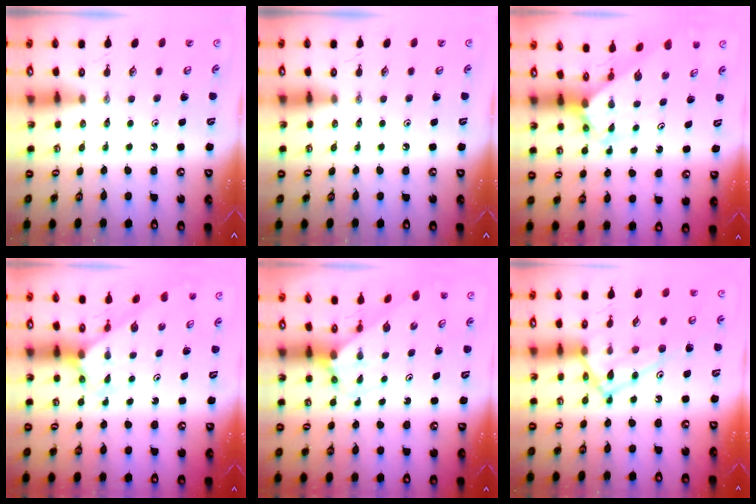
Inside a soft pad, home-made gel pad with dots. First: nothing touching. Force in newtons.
{"total": 0.0}
{"total": 2.4, "press": 2.4, "slide": 0.2}
{"total": 1.9, "press": 1.9, "slide": 0.1}
{"total": 2.0, "press": 2.0, "slide": 0.2}
{"total": 16.1, "press": 16.1, "slide": 1.0}